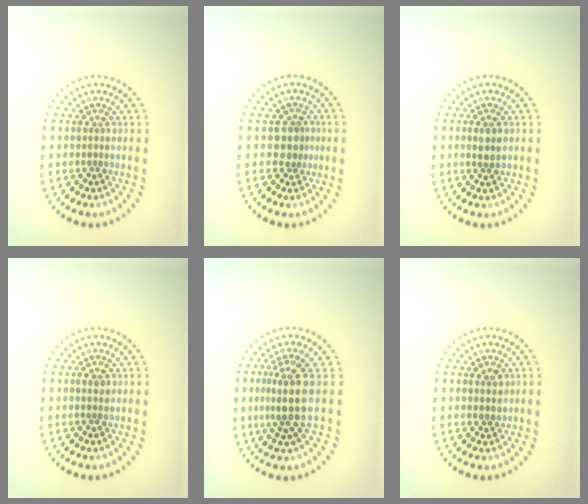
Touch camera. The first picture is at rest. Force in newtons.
{"total": 2.1, "press": 1.7, "slide": 1.2}
{"total": 1.6, "press": 1.6, "slide": 0.4}
{"total": 1.0, "press": 0.9, "slide": 0.2}
{"total": 3.9, "press": 3.2, "slide": 2.2}
{"total": 1.4, "press": 1.3, "slide": 0.6}